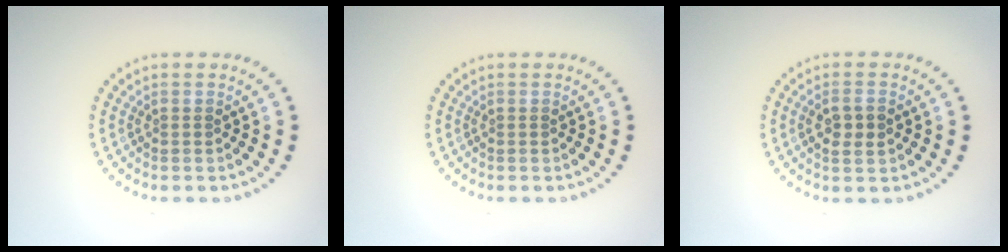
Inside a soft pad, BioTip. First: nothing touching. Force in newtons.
{"total": 0.0}
{"total": 2.3, "press": 2.3, "slide": 0.4}